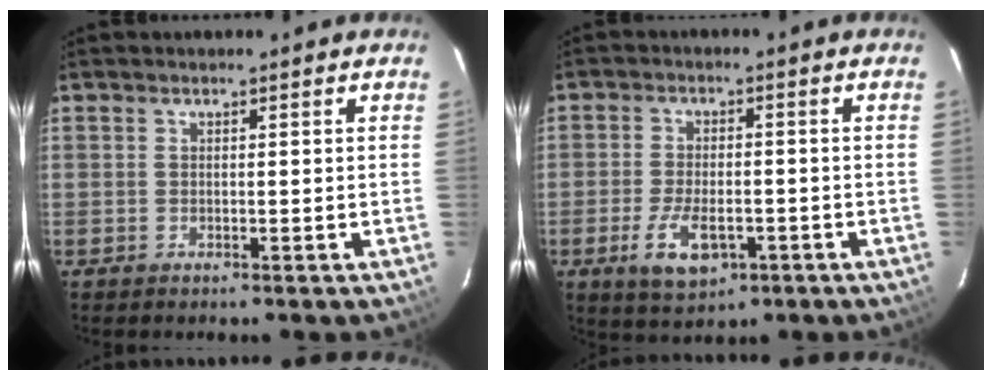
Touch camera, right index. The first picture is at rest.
{"total": 7.8, "force": [-3.4, 3.8, 5.9], "torque": [-0.129, -0.009, -0.053]}